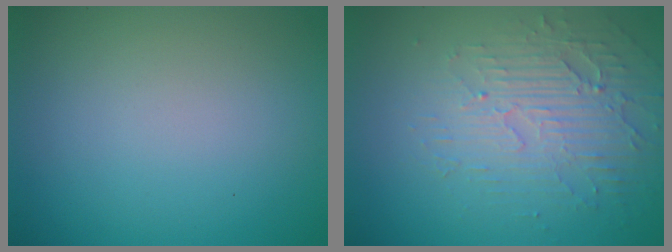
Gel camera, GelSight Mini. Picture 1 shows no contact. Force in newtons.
{"total": 3.7, "press": 3.2, "slide": 1.8}